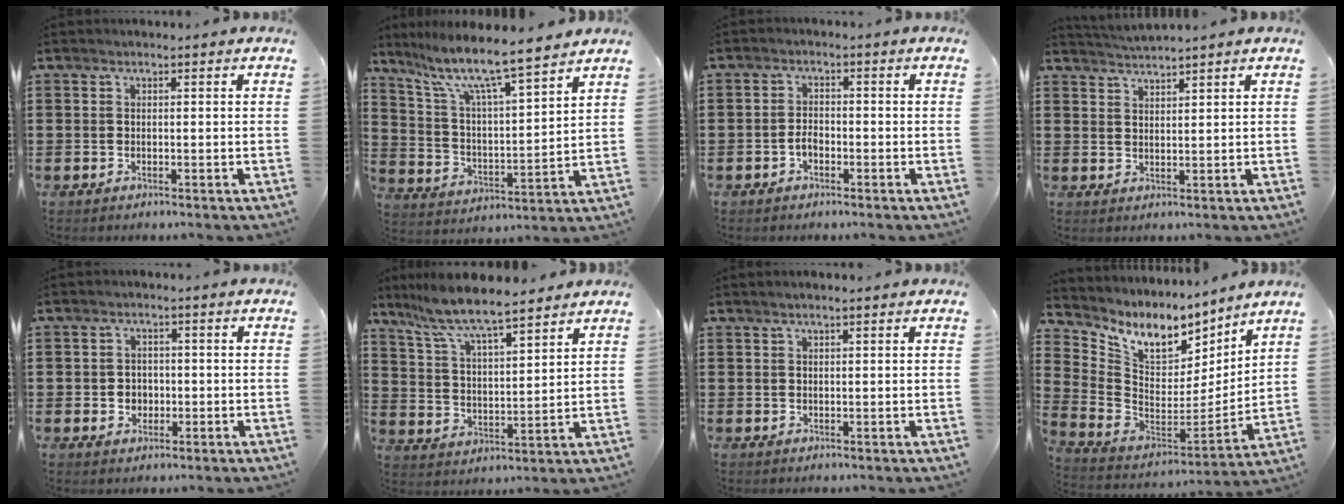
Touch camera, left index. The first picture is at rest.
{"total": 9.0, "force": [7.5, 0.9, 5.0], "torque": [-0.127, -0.047, 0.123]}
{"total": 2.1, "force": [-0.9, 1.2, 1.5], "torque": [-0.039, 0.001, -0.020]}
{"total": 2.2, "force": [2.2, -0.4, -0.1], "torque": [-0.004, -0.007, 0.041]}
{"total": 2.4, "force": [-0.3, 2.2, 0.9], "torque": [-0.026, 0.006, -0.011]}
{"total": 7.9, "force": [7.1, 0.7, 3.5], "torque": [-0.098, -0.037, 0.121]}
{"total": 1.0, "force": [0.7, 0.1, 0.7], "torque": [-0.015, 0.001, 0.013]}
{"total": 8.6, "force": [6.3, 4.4, 4.0], "torque": [-0.107, -0.039, 0.114]}